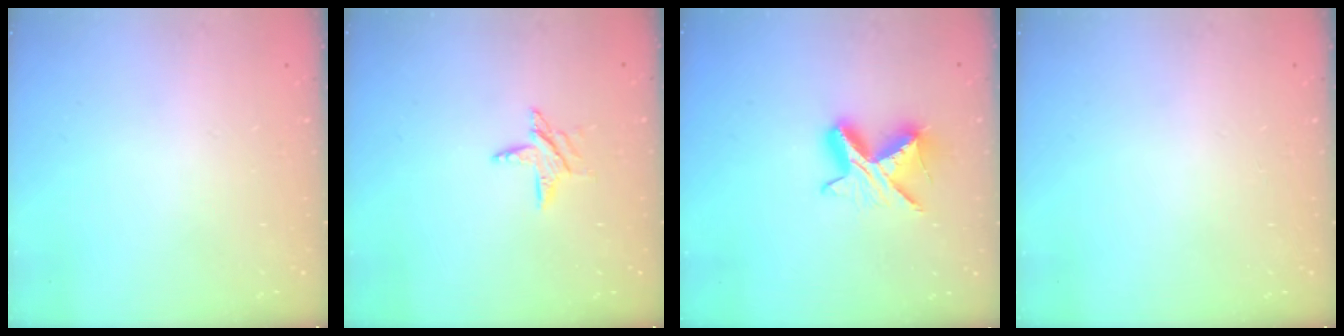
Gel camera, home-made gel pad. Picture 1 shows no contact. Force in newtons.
{"total": 6.0, "press": 6.0, "slide": 0.5}
{"total": 9.2, "press": 9.2, "slide": 0.3}
{"total": 0.0}